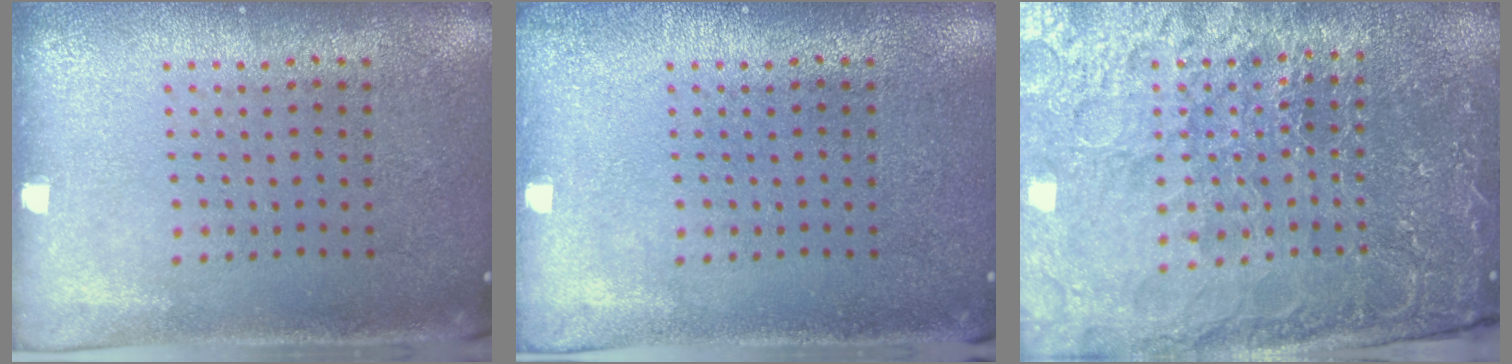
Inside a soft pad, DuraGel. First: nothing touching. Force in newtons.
{"total": 0.7, "press": 0.7, "slide": 0.0}
{"total": 5.4, "press": 4.9, "slide": 2.1}